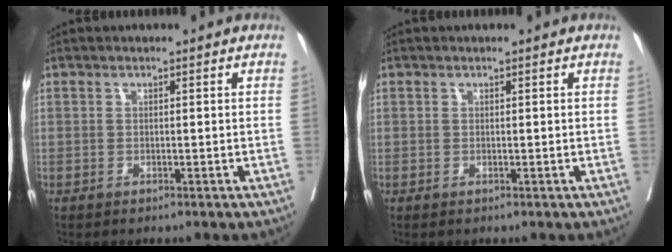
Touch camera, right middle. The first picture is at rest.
{"total": 0.0}